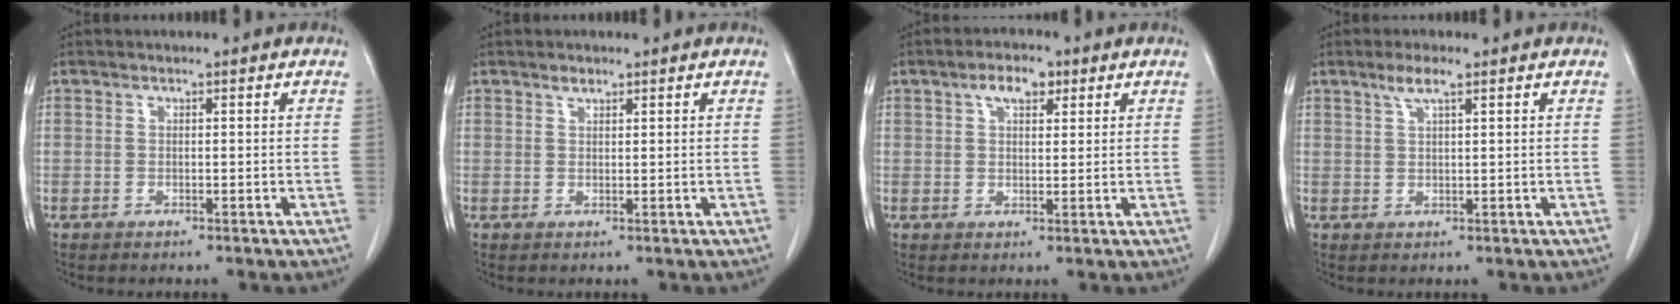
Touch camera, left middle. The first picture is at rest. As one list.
[{"total": 0.9, "force": [0.8, 0.3, 0.3], "torque": [-0.009, -0.004, 0.014]}, {"total": 4.0, "force": [2.2, 1.8, 2.8], "torque": [-0.053, 0.010, 0.038]}, {"total": 2.8, "force": [1.8, 0.1, 2.1], "torque": [-0.049, 0.002, 0.037]}]